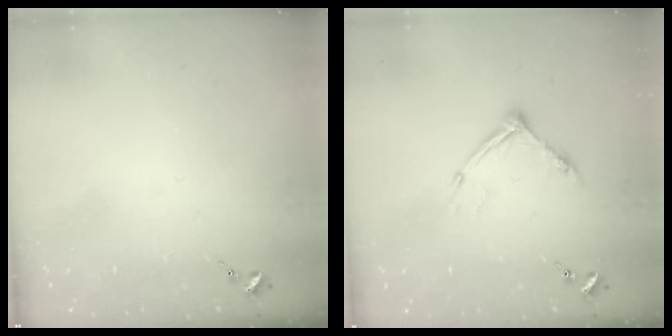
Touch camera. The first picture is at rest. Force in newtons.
{"total": 10.0, "press": 9.9, "slide": 0.7}